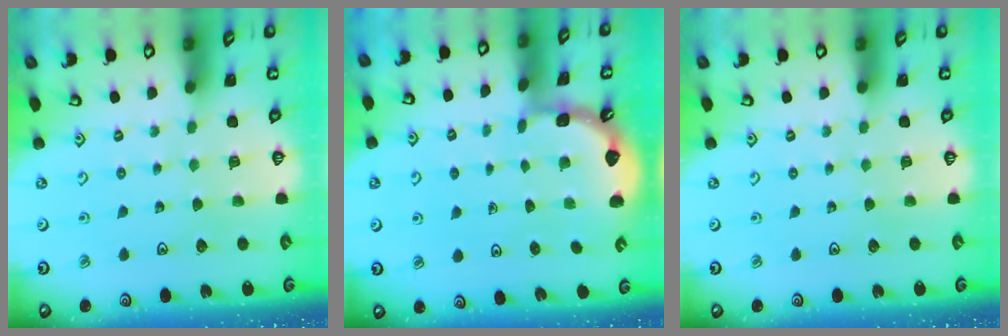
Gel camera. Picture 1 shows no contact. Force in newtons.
{"total": 1.4, "press": 1.4, "slide": 0.1}
{"total": 0.0}